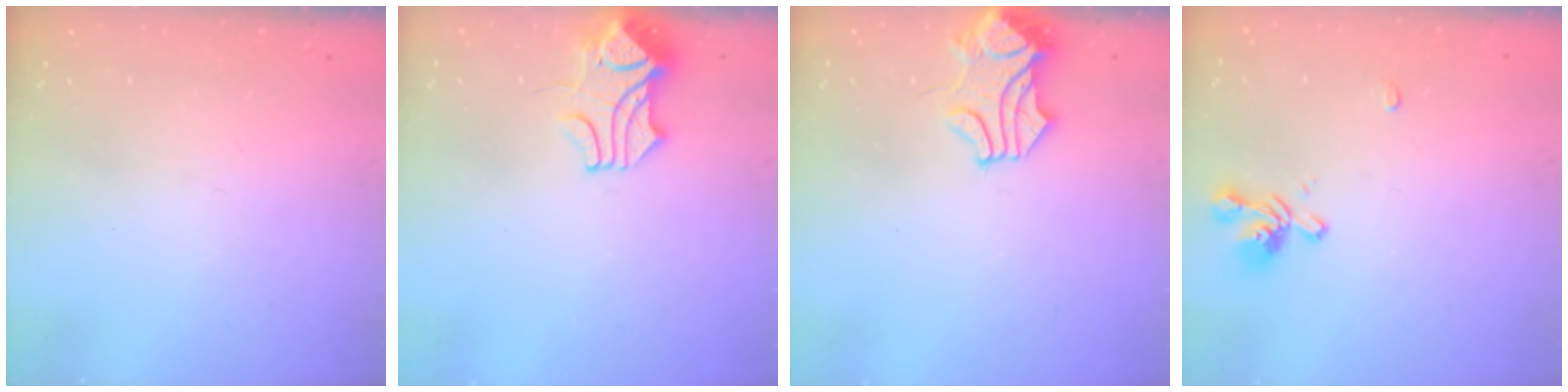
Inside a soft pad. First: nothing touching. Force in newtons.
{"total": 1.8, "press": 1.6, "slide": 0.7}
{"total": 1.6, "press": 1.5, "slide": 0.7}
{"total": 1.8, "press": 1.4, "slide": 1.1}